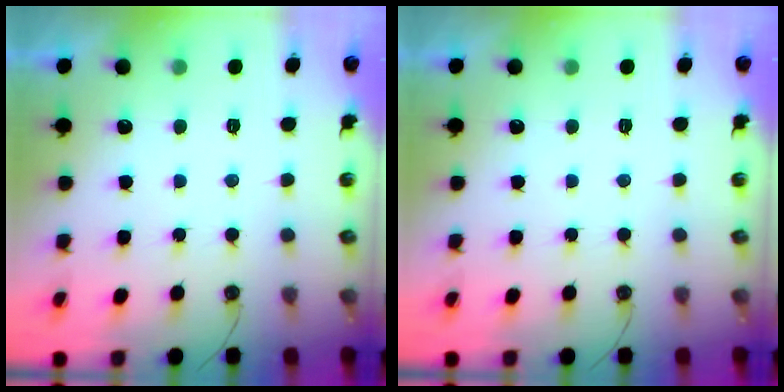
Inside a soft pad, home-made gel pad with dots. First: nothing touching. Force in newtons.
{"total": 0.0}